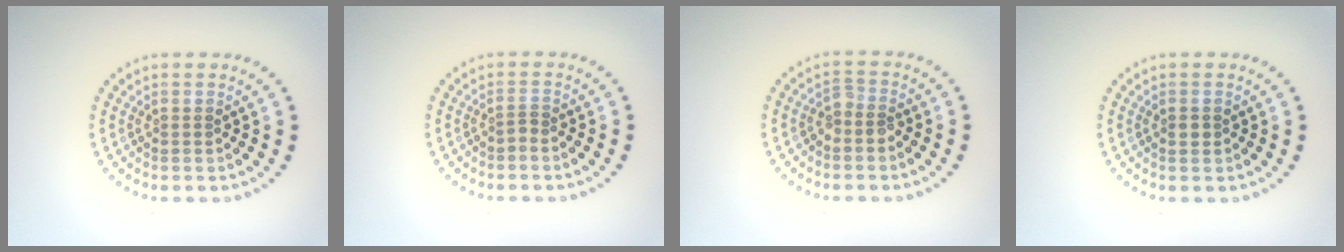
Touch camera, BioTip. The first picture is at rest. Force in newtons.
{"total": 0.5, "press": 0.2, "slide": 0.5}
{"total": 1.5, "press": 1.3, "slide": 0.8}
{"total": 1.1, "press": 1.1, "slide": 0.2}